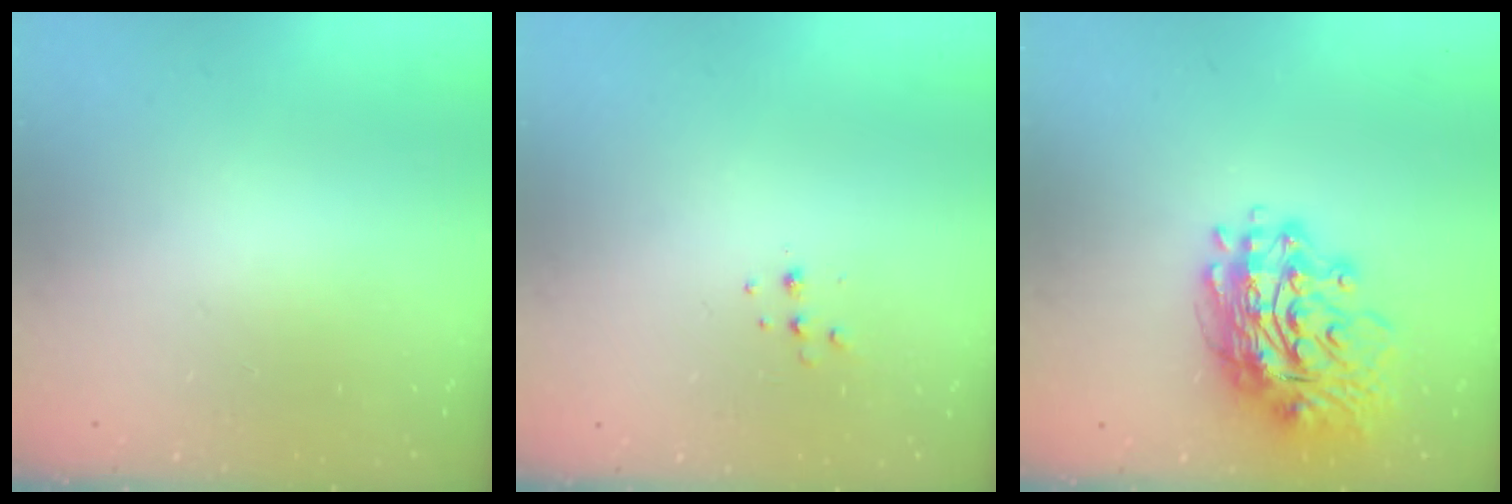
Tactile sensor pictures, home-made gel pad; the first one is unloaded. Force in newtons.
{"total": 3.8, "press": 3.7, "slide": 0.7}
{"total": 17.0, "press": 16.8, "slide": 2.5}